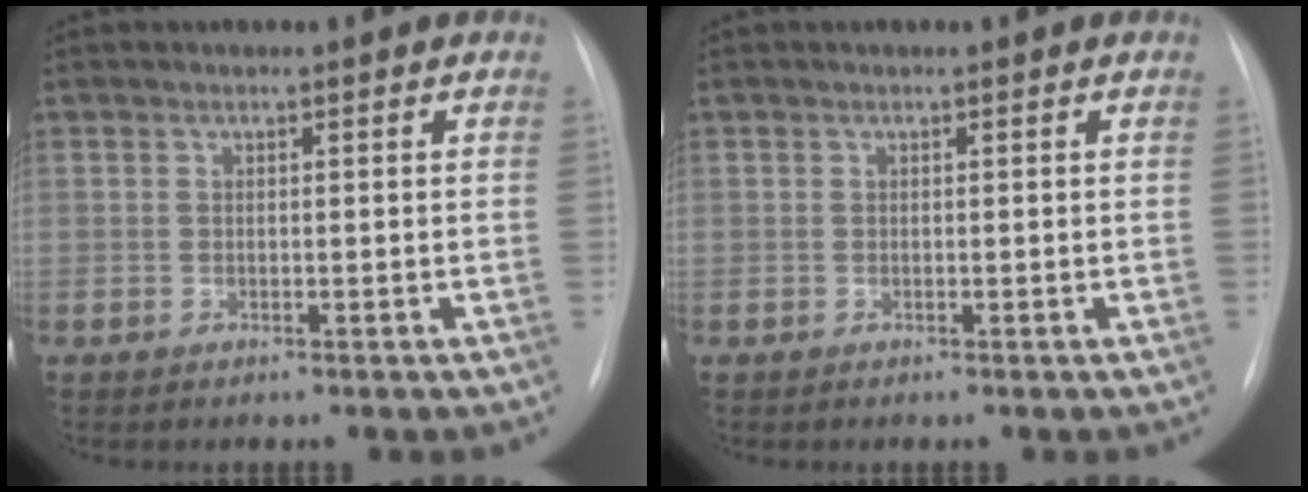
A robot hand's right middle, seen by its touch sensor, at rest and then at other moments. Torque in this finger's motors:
{"motor_torque": [-0.26, -0.42, 0.03, 0.01]}